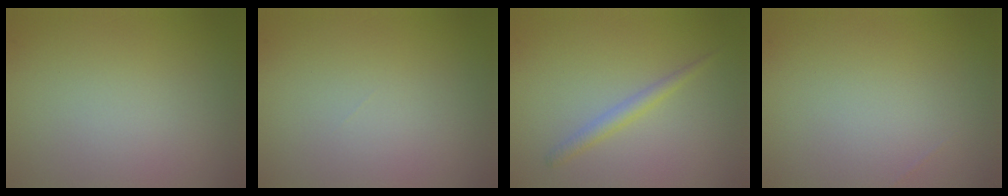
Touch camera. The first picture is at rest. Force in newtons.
{"total": 0.0}
{"total": 1.4, "press": 1.4, "slide": 0.1}
{"total": 0.0}